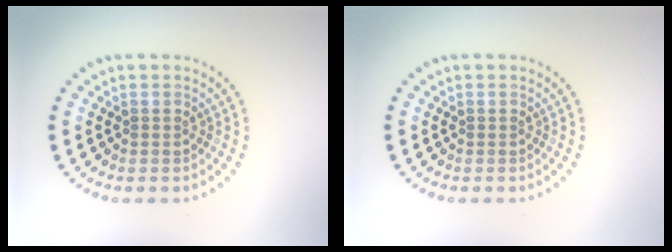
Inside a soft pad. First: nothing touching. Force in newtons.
{"total": 0.0}